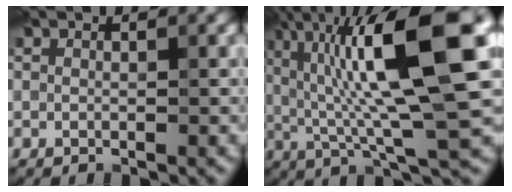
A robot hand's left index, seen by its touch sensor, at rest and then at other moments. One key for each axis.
{"total": 13.8, "fx": 3.6, "fy": 2.9, "fz": 13.0, "tx": -0.225, "ty": 0.012, "tz": 0.060}